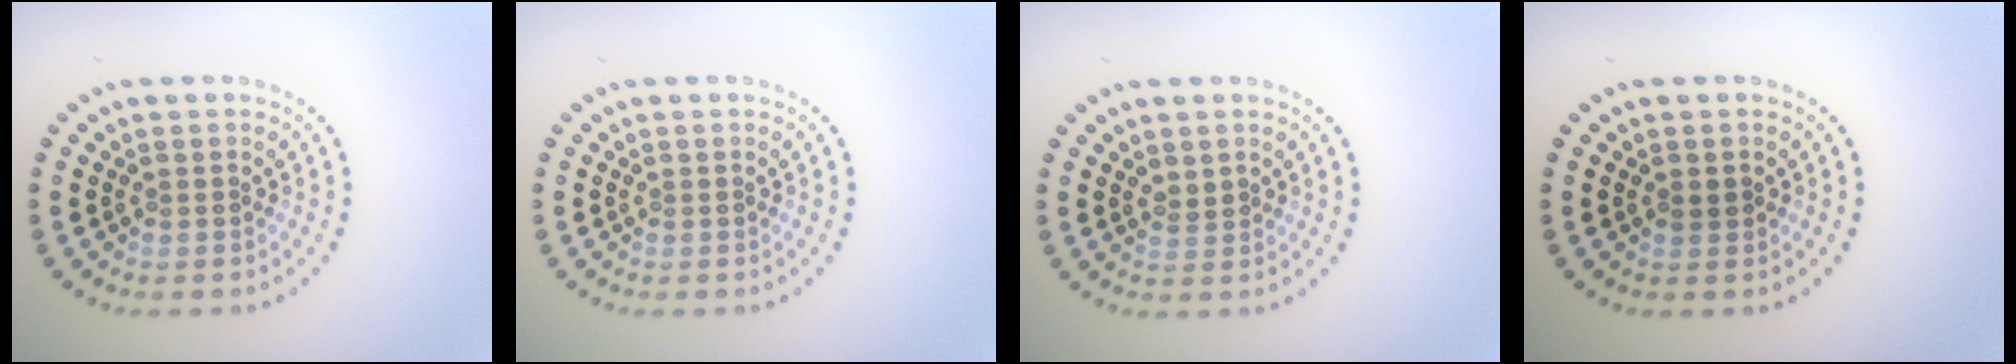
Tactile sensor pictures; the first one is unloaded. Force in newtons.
{"total": 0.0}
{"total": 0.9, "press": 0.8, "slide": 0.4}
{"total": 0.7, "press": 0.7, "slide": 0.1}